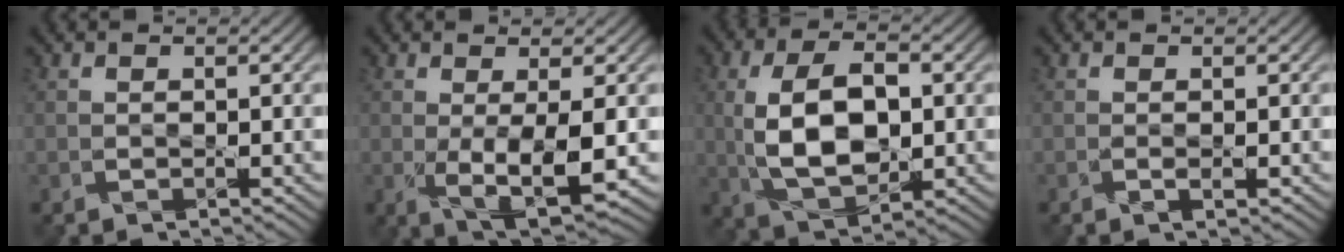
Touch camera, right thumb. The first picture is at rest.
{"total": 5.9, "force": [-0.5, 1.7, 5.6], "torque": [-0.111, -0.010, -0.004]}
{"total": 10.3, "force": [0.3, 5.7, 8.5], "torque": [-0.175, 0.001, 0.004]}
{"total": 0.8, "force": [-0.2, 0.0, 0.7], "torque": [-0.016, -0.001, -0.005]}